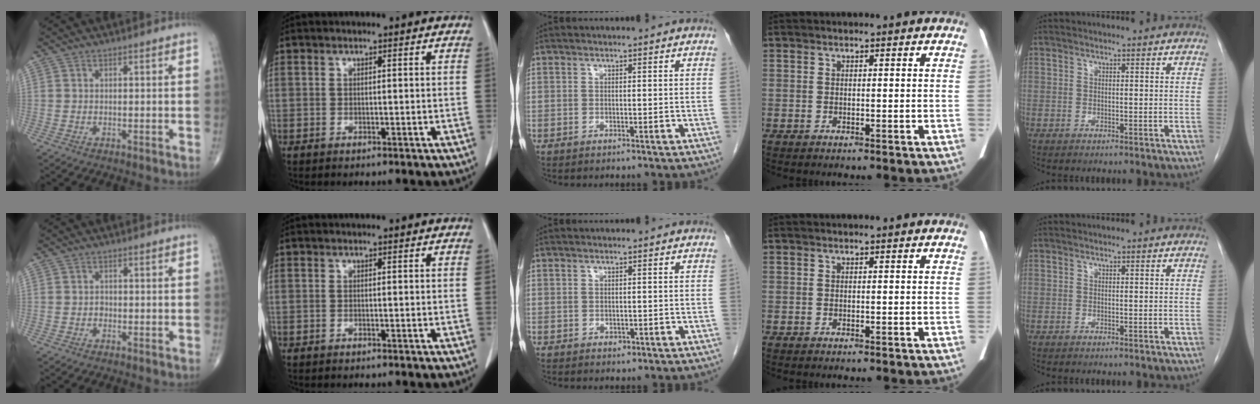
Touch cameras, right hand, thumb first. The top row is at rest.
{"thumb": {"total": 0.8, "force": [-0.3, 0.7, 0.3], "torque": [-0.001, 0.003, -0.007]}, "middle": {"total": 0.8, "force": [-0.2, 0.7, 0.4], "torque": [-0.007, 0.000, -0.001]}}